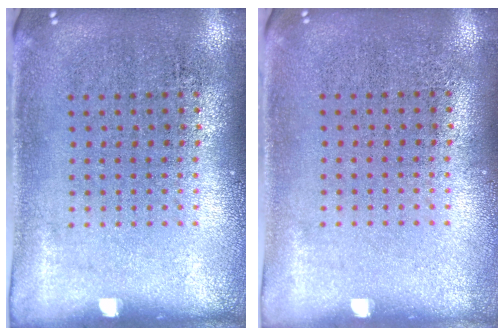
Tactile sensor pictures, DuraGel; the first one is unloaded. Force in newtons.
{"total": 0.0}